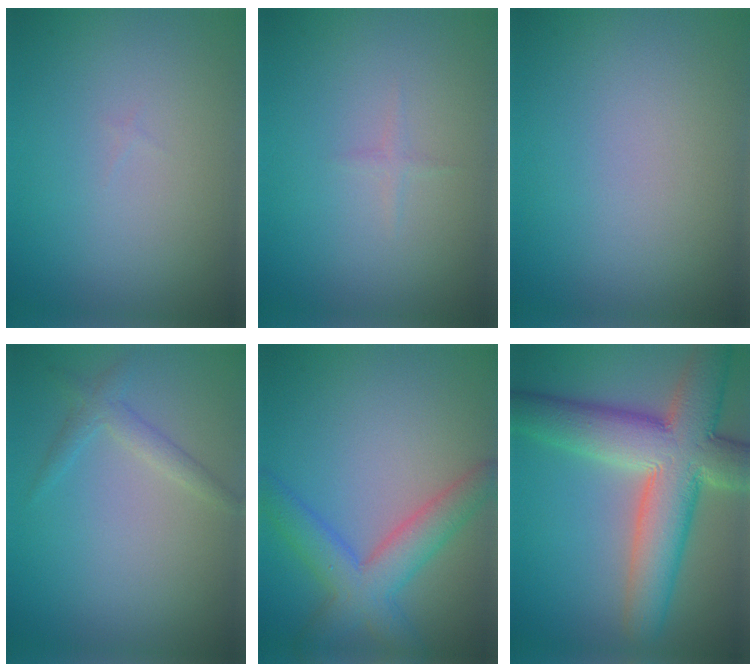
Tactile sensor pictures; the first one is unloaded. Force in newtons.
{"total": 0.6, "press": 0.6, "slide": 0.0}
{"total": 0.0}
{"total": 1.6, "press": 1.6, "slide": 0.1}
{"total": 5.4, "press": 5.4, "slide": 0.2}
{"total": 10.9, "press": 10.9, "slide": 0.8}